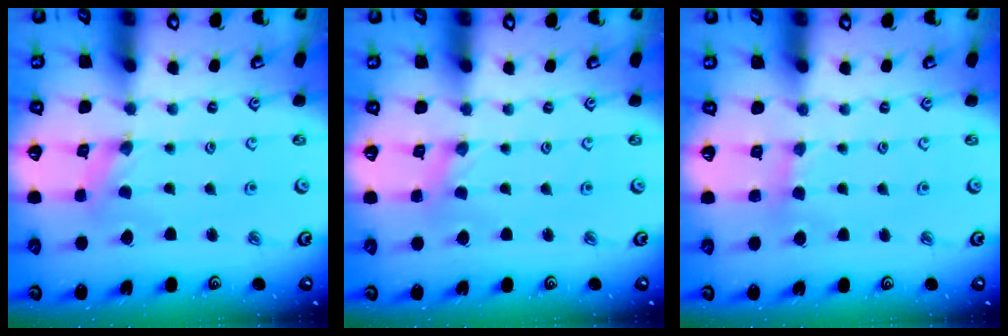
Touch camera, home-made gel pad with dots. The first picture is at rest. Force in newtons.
{"total": 0.0}
{"total": 1.9, "press": 1.9, "slide": 0.3}